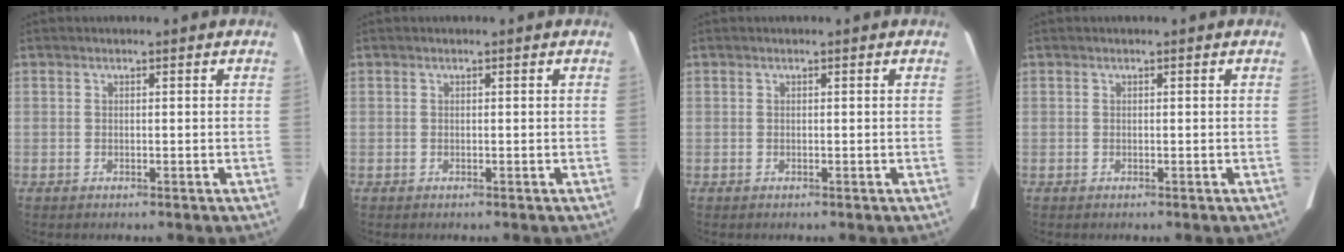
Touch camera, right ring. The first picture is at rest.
{"total": 0.0}
{"total": 0.0}
{"total": 0.0}